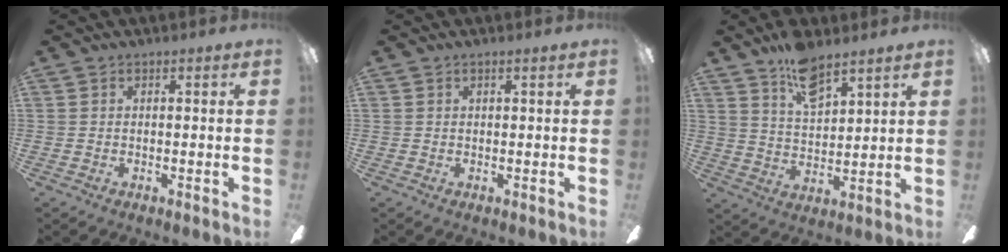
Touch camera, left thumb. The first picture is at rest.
{"total": 0.8, "force": [0.5, 0.0, 0.7], "torque": [-0.014, -0.001, 0.008]}
{"total": 9.8, "force": [7.6, 3.5, 5.2], "torque": [-0.093, -0.038, 0.134]}